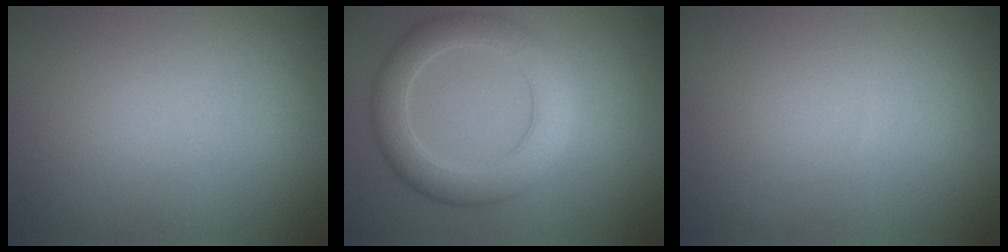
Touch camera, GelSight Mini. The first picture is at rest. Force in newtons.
{"total": 5.3, "press": 5.2, "slide": 0.3}
{"total": 0.0}